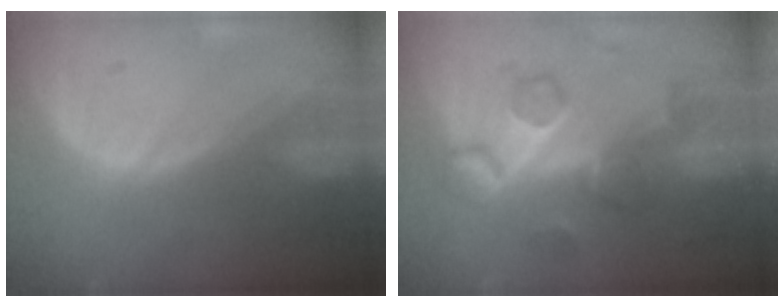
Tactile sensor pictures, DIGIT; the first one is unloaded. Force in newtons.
{"total": 8.5, "press": 7.8, "slide": 3.4}